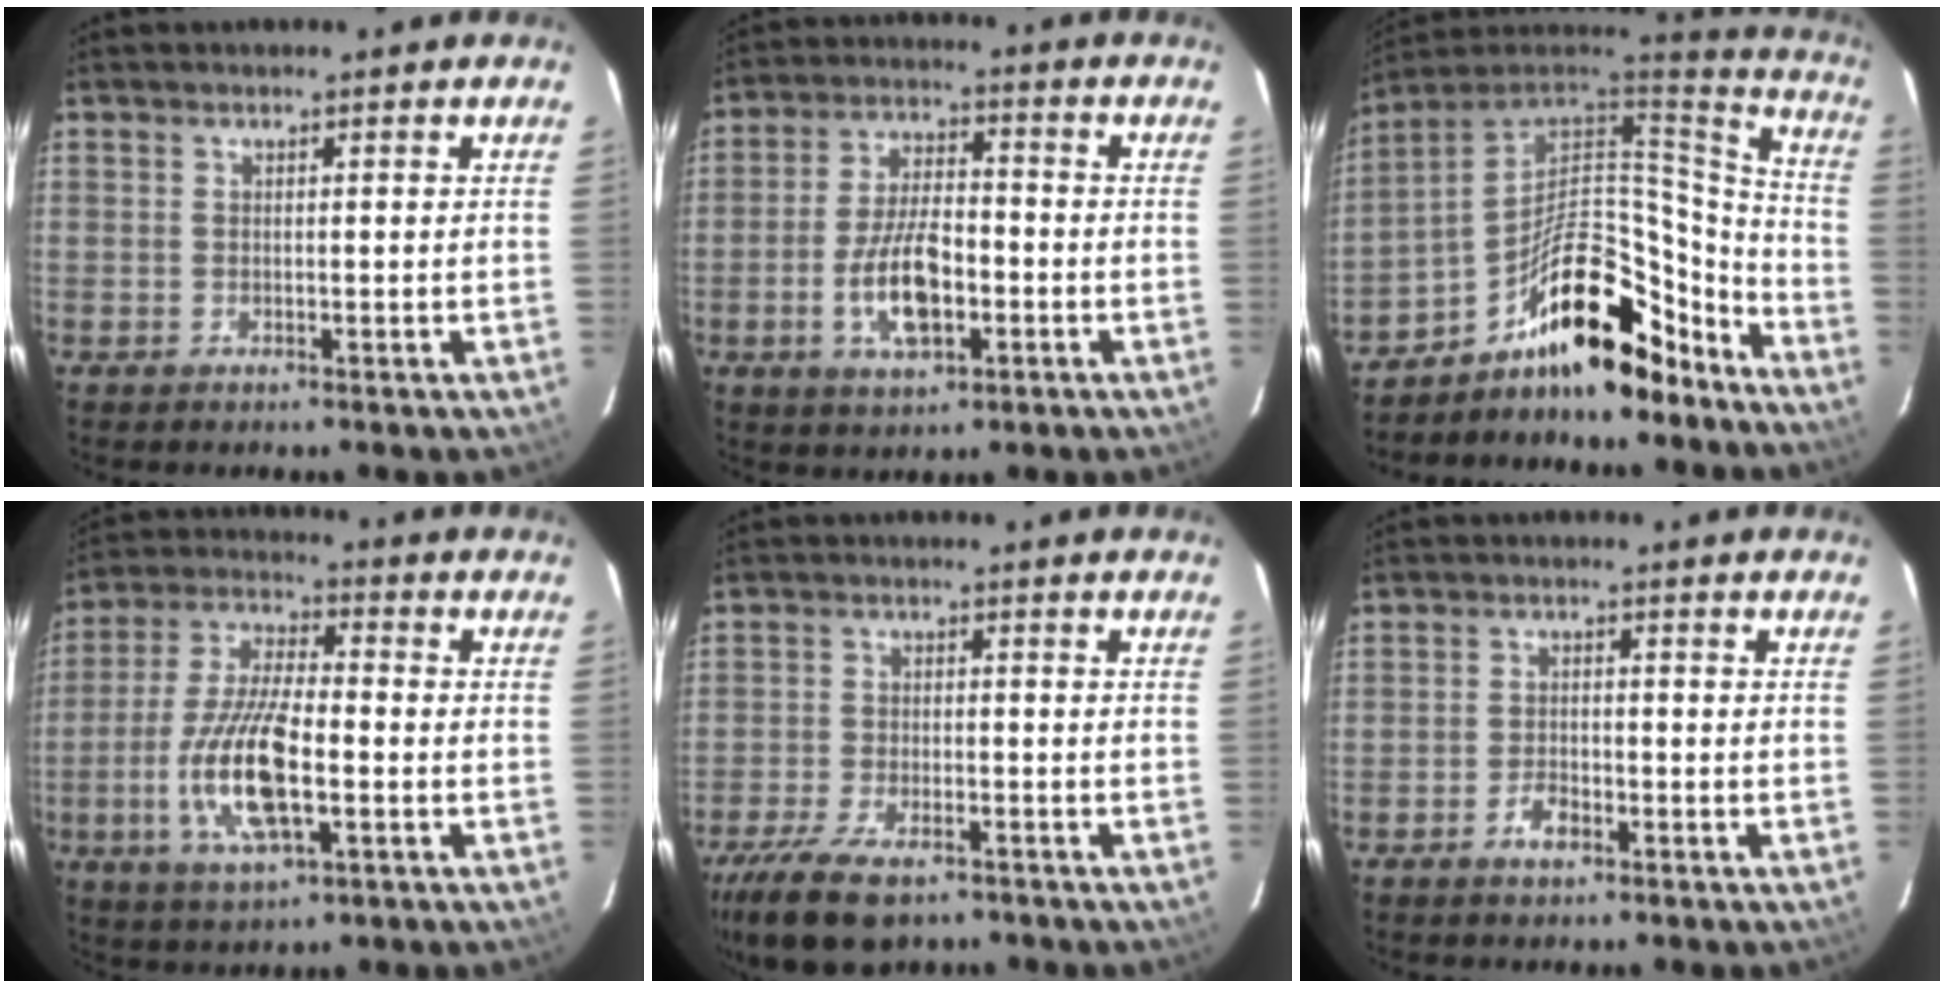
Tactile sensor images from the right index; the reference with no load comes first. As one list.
[{"total": 10.6, "force": [-3.4, 4.8, 8.9], "torque": [-0.178, 0.002, -0.056]}, {"total": 20.9, "force": [-12.8, 9.5, 13.4], "torque": [-0.221, 0.046, -0.192]}, {"total": 14.8, "force": [-4.1, 5.1, 13.2], "torque": [-0.280, -0.008, -0.077]}, {"total": 13.1, "force": [-9.1, 5.6, 7.6], "torque": [-0.182, -0.031, -0.163]}, {"total": 3.3, "force": [-2.2, 1.6, 1.9], "torque": [-0.041, 0.003, -0.040]}]